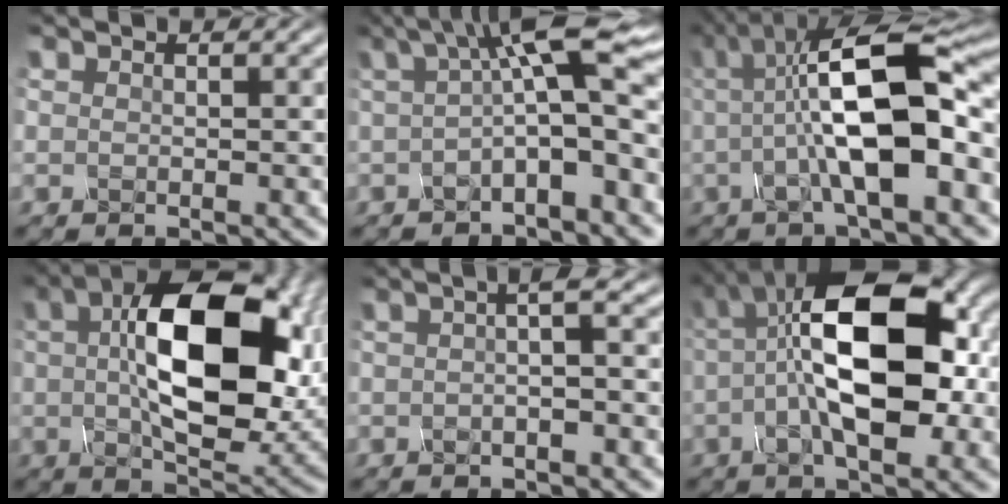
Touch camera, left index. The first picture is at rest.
{"total": 6.8, "force": [0.7, 1.1, 6.7], "torque": [-0.099, 0.020, 0.001]}
{"total": 11.2, "force": [0.6, 3.1, 10.7], "torque": [-0.173, 0.020, 0.004]}
{"total": 14.5, "force": [2.2, 7.2, 12.4], "torque": [-0.197, 0.012, 0.039]}
{"total": 2.9, "force": [-0.1, 0.5, 2.8], "torque": [-0.038, 0.008, -0.004]}
{"total": 12.6, "force": [0.1, 5.4, 11.4], "torque": [-0.182, 0.024, -0.009]}